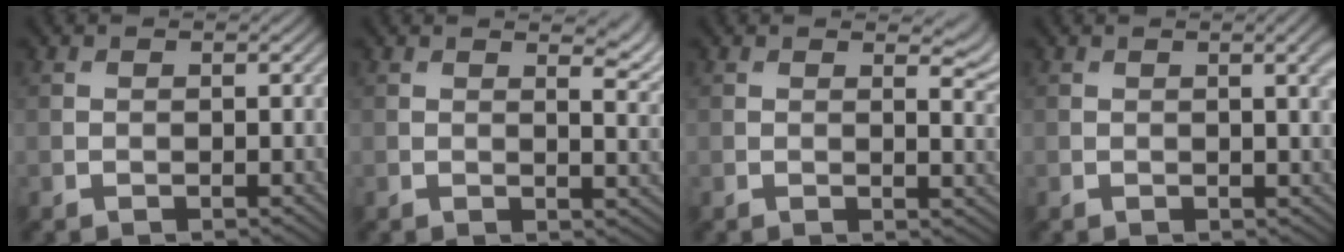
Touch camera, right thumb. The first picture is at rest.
{"total": 4.4, "force": [2.7, 1.3, 3.2], "torque": [-0.044, 0.000, 0.044]}
{"total": 3.5, "force": [2.0, 1.1, 2.6], "torque": [-0.038, -0.005, 0.033]}
{"total": 3.0, "force": [0.9, 0.6, 2.8], "torque": [-0.036, 0.003, 0.014]}